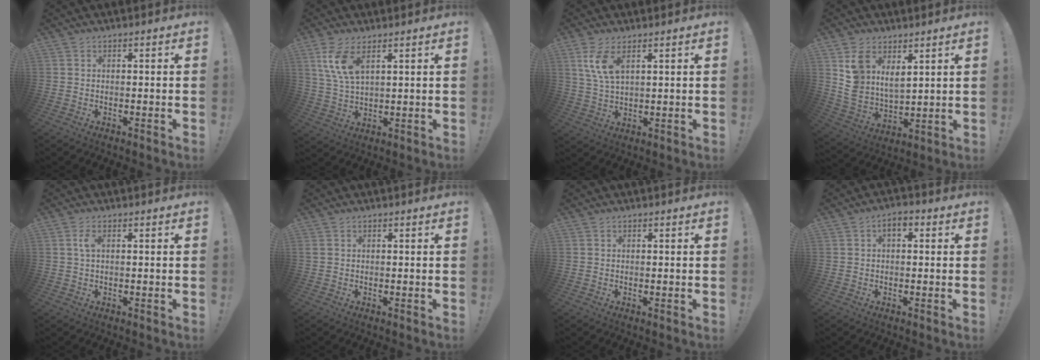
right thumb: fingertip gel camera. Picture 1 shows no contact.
{"total": 8.7, "force": [4.5, 3.6, 6.6], "torque": [-0.123, -0.018, 0.080]}
{"total": 7.7, "force": [3.6, 3.0, 6.0], "torque": [-0.111, -0.016, 0.063]}
{"total": 10.4, "force": [6.3, 6.6, 5.0], "torque": [-0.092, -0.044, 0.124]}
{"total": 2.4, "force": [0.4, 0.8, 2.2], "torque": [-0.044, 0.003, 0.007]}
{"total": 0.6, "force": [0.2, 0.4, 0.3], "torque": [-0.014, 0.005, 0.006]}
{"total": 0.0}
{"total": 3.3, "force": [0.3, 1.9, 2.7], "torque": [-0.037, 0.006, 0.001]}